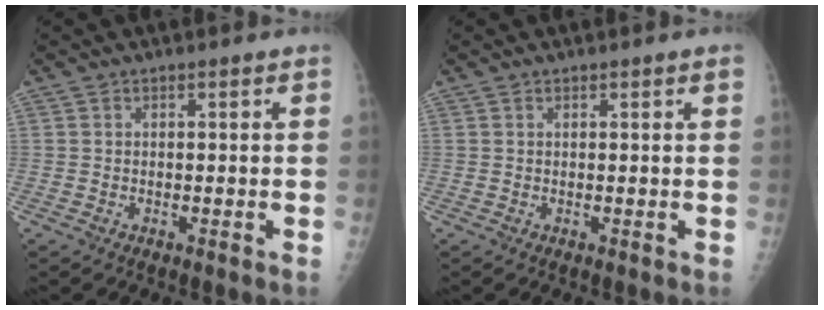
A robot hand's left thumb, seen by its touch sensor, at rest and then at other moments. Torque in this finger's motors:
{"motor_torque": [0.18, 0.00, 0.17, -0.08, 0.03]}